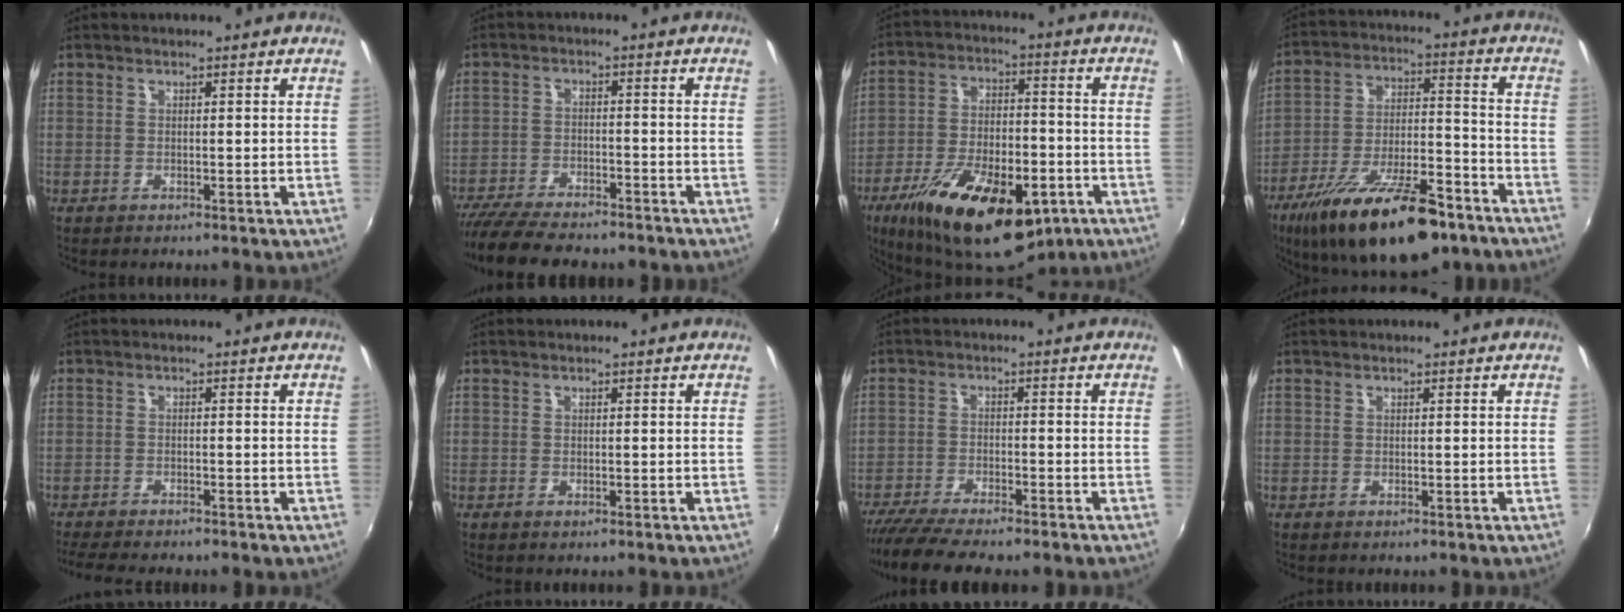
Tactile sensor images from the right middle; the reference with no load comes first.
{"total": 14.1, "force": [-12.0, 3.3, 6.5], "torque": [-0.140, -0.038, -0.194]}
{"total": 24.2, "force": [-13.3, 10.7, 17.2], "torque": [-0.319, -0.034, -0.204]}
{"total": 23.0, "force": [-15.5, 8.1, 14.9], "torque": [-0.264, -0.025, -0.240]}
{"total": 6.7, "force": [-5.9, 0.7, 3.1], "torque": [-0.074, -0.021, -0.096]}
{"total": 0.0}
{"total": 9.2, "force": [-8.0, 1.0, 4.4], "torque": [-0.108, -0.032, -0.137]}
{"total": 0.0}